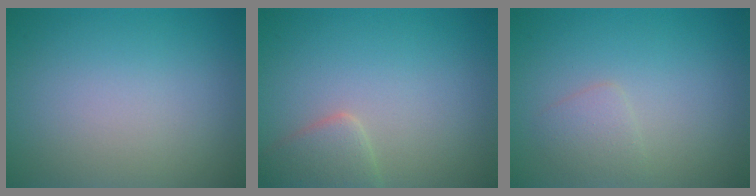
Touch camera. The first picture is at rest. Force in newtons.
{"total": 2.4, "press": 2.4, "slide": 0.1}
{"total": 1.4, "press": 1.4, "slide": 0.1}